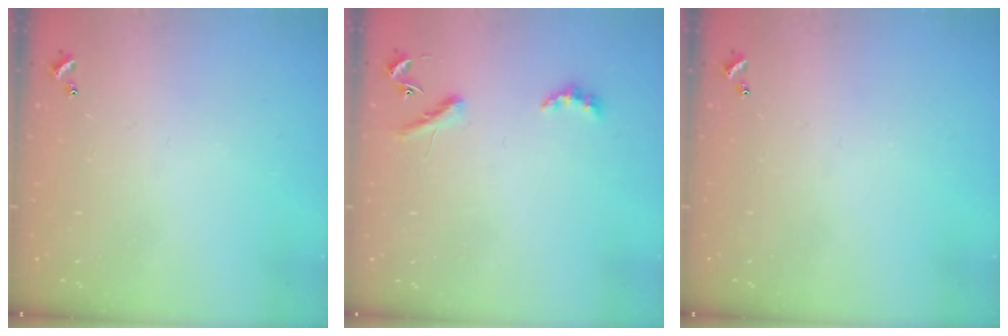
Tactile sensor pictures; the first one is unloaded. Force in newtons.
{"total": 3.1, "press": 3.0, "slide": 0.6}
{"total": 0.0}